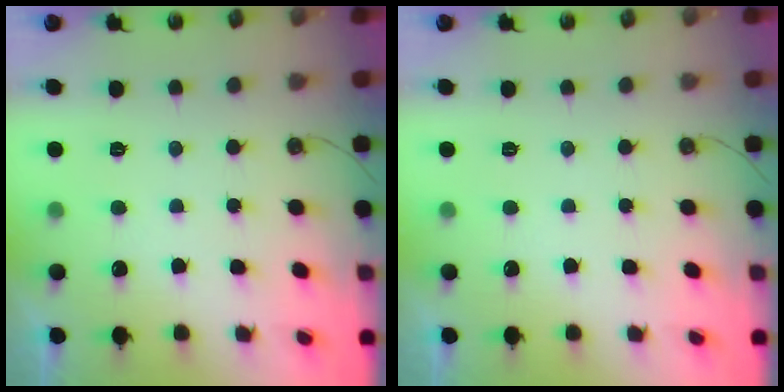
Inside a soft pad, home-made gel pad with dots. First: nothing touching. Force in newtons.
{"total": 0.0}